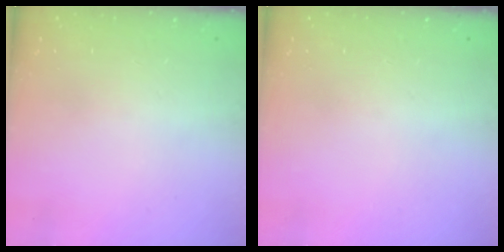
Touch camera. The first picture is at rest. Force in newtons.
{"total": 0.0}